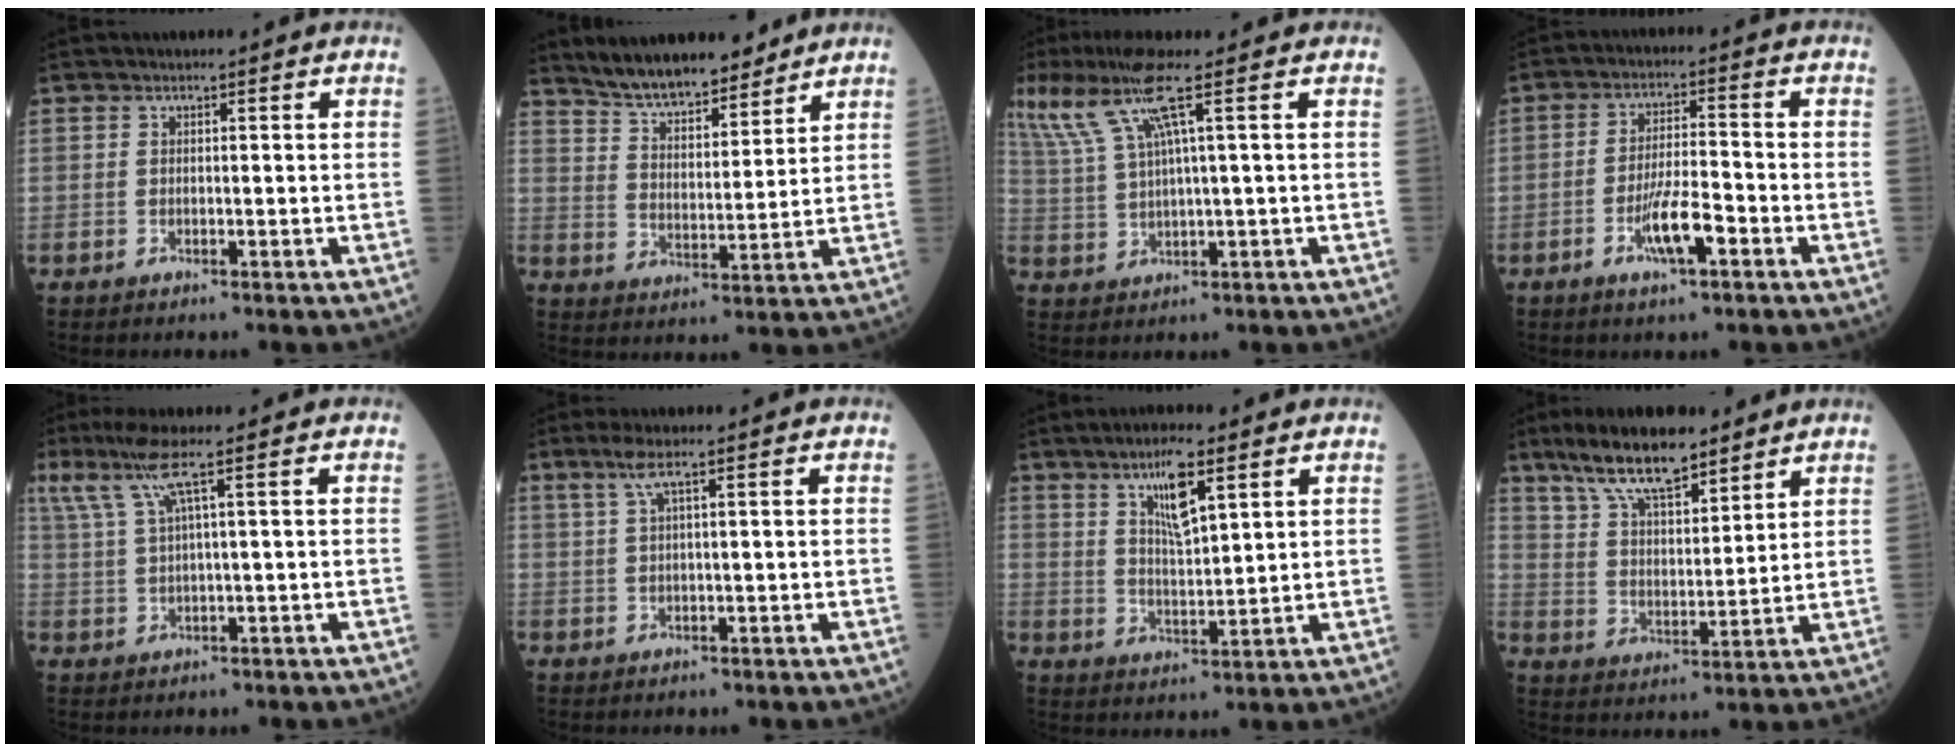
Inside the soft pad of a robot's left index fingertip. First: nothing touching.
{"total": 11.3, "force": [10.0, 2.8, 4.4], "torque": [-0.071, 0.007, 0.173]}
{"total": 9.6, "force": [5.3, -0.5, 8.0], "torque": [-0.184, 0.020, 0.110]}
{"total": 6.4, "force": [-3.2, 1.2, 5.4], "torque": [-0.108, -0.007, -0.056]}
{"total": 6.5, "force": [3.5, -0.5, 5.5], "torque": [-0.127, 0.013, 0.075]}
{"total": 3.0, "force": [1.7, -0.1, 2.5], "torque": [-0.064, 0.007, 0.039]}
{"total": 7.1, "force": [4.0, 1.2, 5.8], "torque": [-0.112, -0.001, 0.075]}
{"total": 12.2, "force": [9.4, 3.4, 7.0], "torque": [-0.134, 0.010, 0.171]}